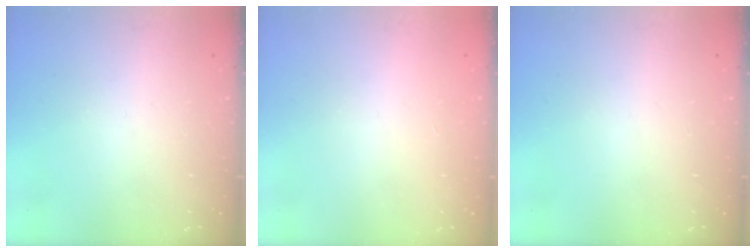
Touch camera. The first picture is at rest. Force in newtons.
{"total": 1.0, "press": 0.9, "slide": 0.2}
{"total": 0.0}